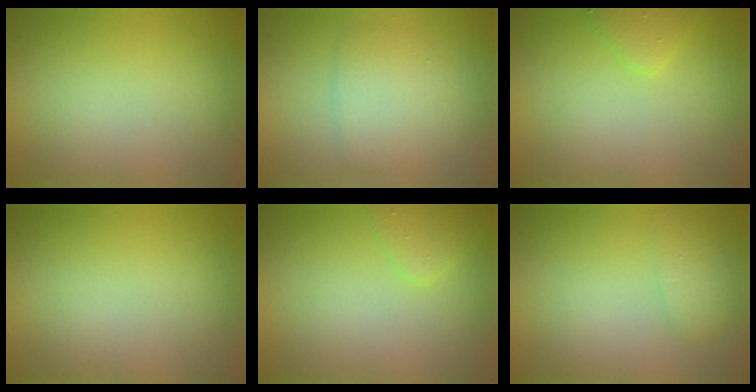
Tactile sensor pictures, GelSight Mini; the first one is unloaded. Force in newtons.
{"total": 3.4, "press": 3.4, "slide": 0.1}
{"total": 1.5, "press": 1.5, "slide": 0.0}
{"total": 0.0}
{"total": 1.9, "press": 1.9, "slide": 0.1}
{"total": 2.1, "press": 2.1, "slide": 0.1}